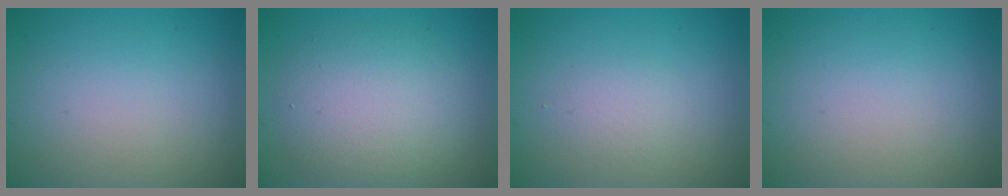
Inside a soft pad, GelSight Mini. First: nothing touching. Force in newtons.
{"total": 5.2, "press": 5.2, "slide": 0.3}
{"total": 1.3, "press": 1.3, "slide": 0.1}
{"total": 0.0}